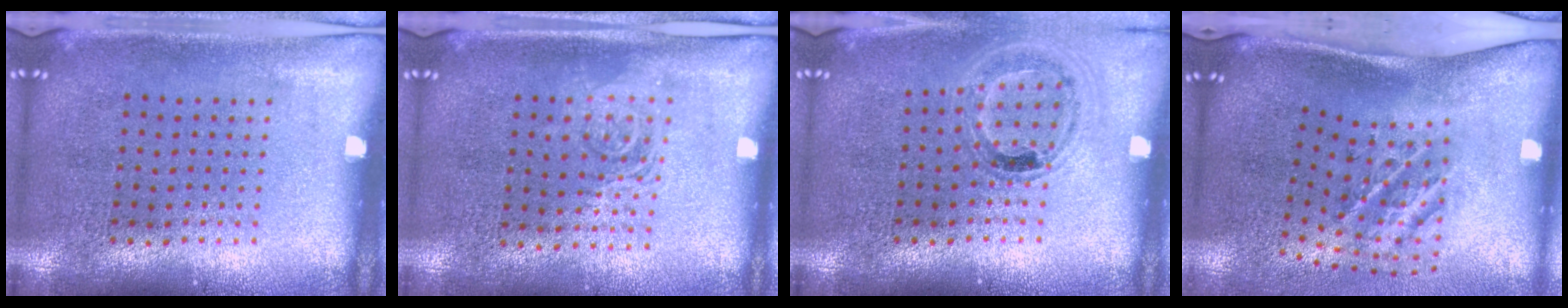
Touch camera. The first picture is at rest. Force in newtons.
{"total": 1.3, "press": 1.2, "slide": 0.5}
{"total": 0.9, "press": 0.9, "slide": 0.1}
{"total": 2.2, "press": 1.2, "slide": 1.8}